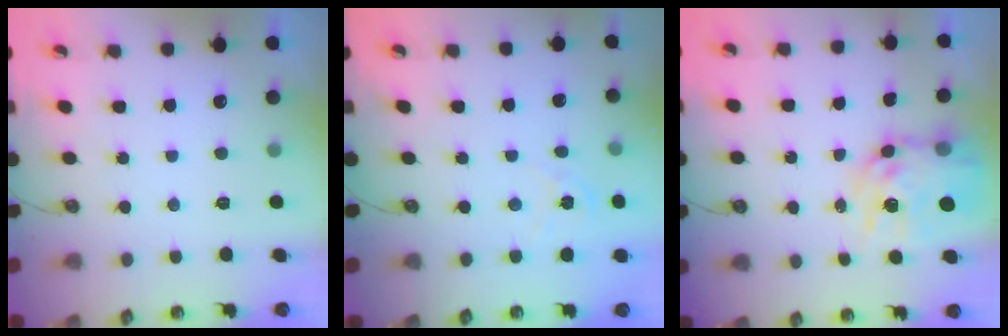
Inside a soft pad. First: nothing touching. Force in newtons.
{"total": 2.9, "press": 2.9, "slide": 0.3}
{"total": 13.9, "press": 13.9, "slide": 1.3}